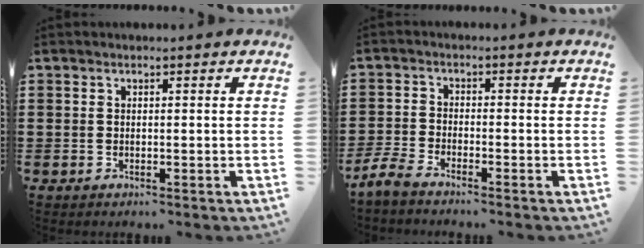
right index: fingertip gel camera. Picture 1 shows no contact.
{"total": 3.1, "force": [-2.9, 0.1, 0.8], "torque": [-0.041, -0.006, -0.066]}